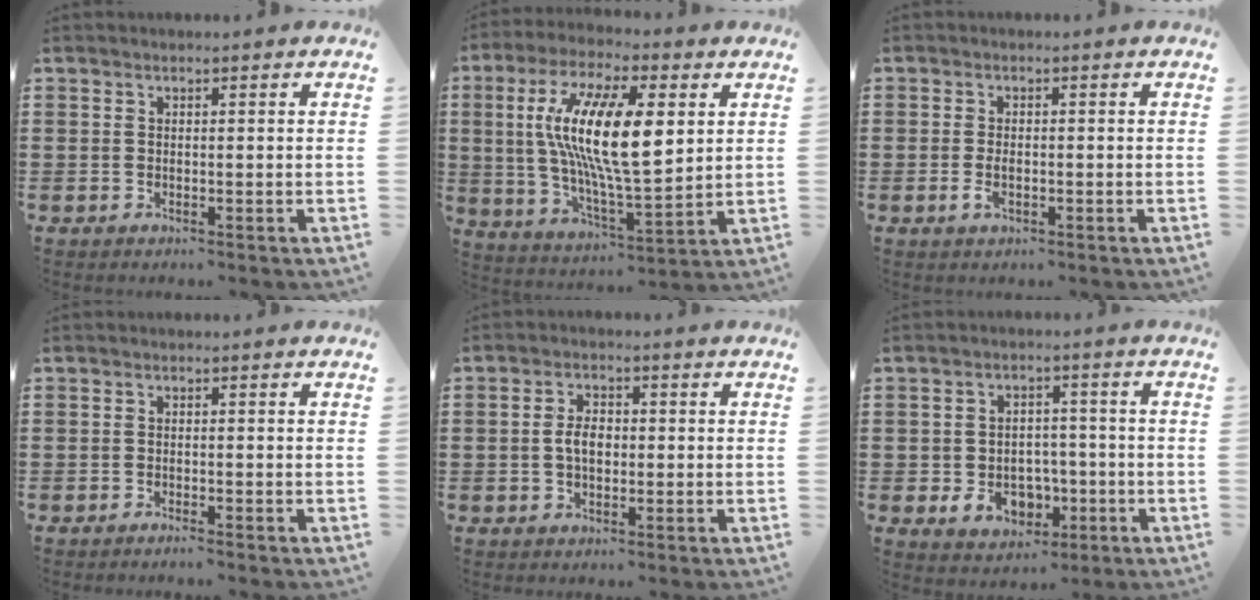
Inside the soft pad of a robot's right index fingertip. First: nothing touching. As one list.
[{"total": 15.4, "force": [3.6, 4.9, 14.2], "torque": [-0.291, 0.000, 0.061]}, {"total": 2.1, "force": [-0.6, 1.0, 1.8], "torque": [-0.042, -0.003, -0.012]}, {"total": 0.9, "force": [-0.9, -0.1, 0.3], "torque": [-0.006, -0.003, -0.017]}, {"total": 3.5, "force": [-0.2, 2.0, 2.8], "torque": [-0.055, 0.006, -0.004]}, {"total": 6.4, "force": [-1.9, 5.0, 3.5], "torque": [-0.067, 0.010, -0.035]}]